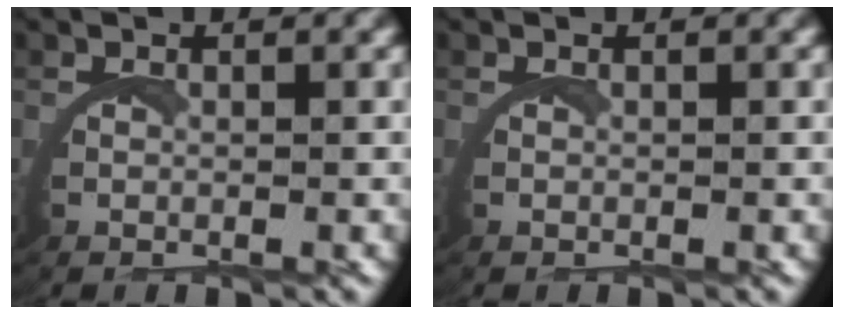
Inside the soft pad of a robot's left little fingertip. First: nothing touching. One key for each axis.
{"total": 0.0}